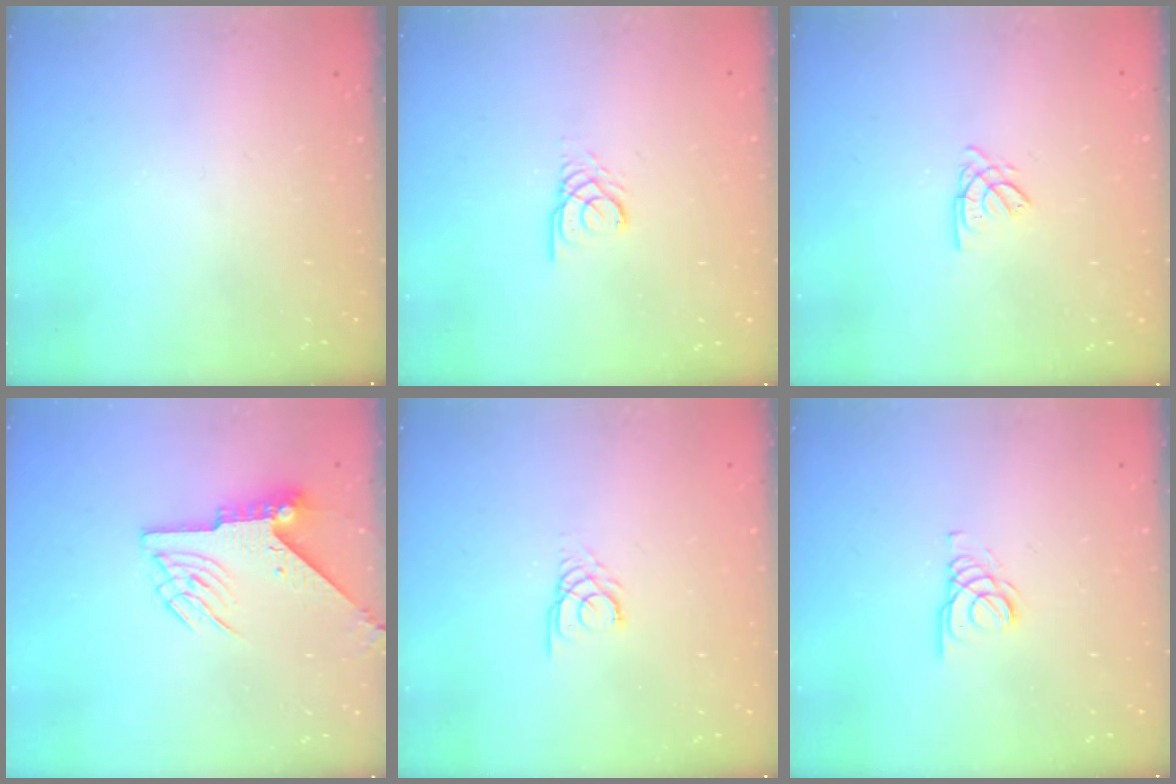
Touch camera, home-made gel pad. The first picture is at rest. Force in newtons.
{"total": 2.3, "press": 2.3, "slide": 0.1}
{"total": 2.6, "press": 2.6, "slide": 0.1}
{"total": 6.7, "press": 6.6, "slide": 0.7}
{"total": 2.2, "press": 2.2, "slide": 0.2}
{"total": 2.1, "press": 2.1, "slide": 0.2}